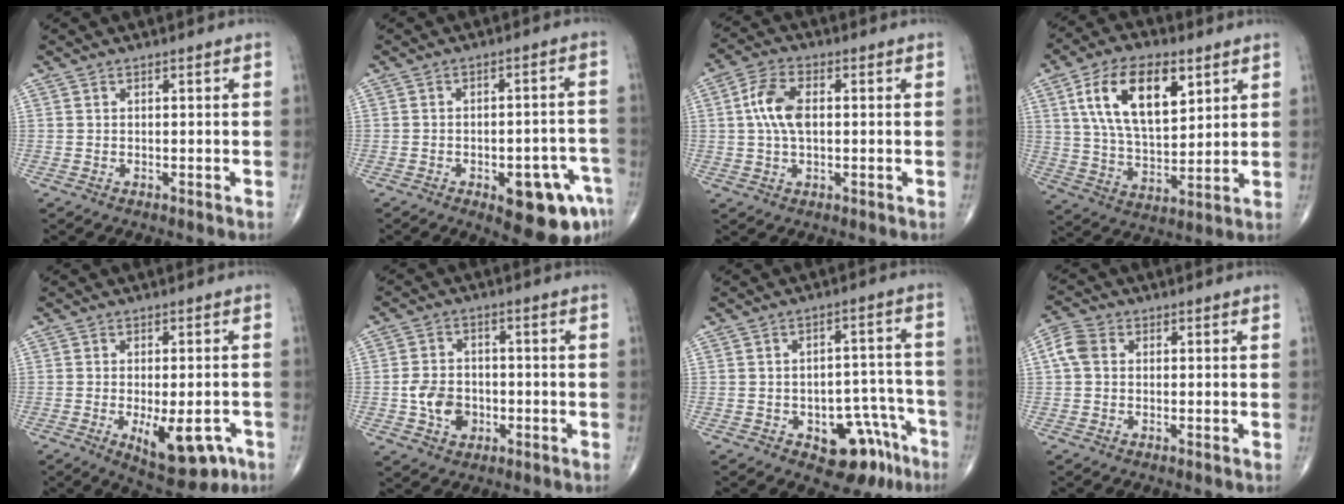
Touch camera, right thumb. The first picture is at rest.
{"total": 13.1, "force": [-6.3, 5.1, 10.2], "torque": [-0.098, 0.036, -0.071]}
{"total": 7.7, "force": [0.9, 4.1, 6.5], "torque": [-0.135, 0.013, 0.012]}
{"total": 16.8, "force": [6.7, 8.4, 12.9], "torque": [-0.207, -0.019, 0.124]}
{"total": 11.1, "force": [-4.1, 4.8, 9.1], "torque": [-0.113, -0.002, -0.048]}
{"total": 7.3, "force": [-1.7, 5.6, 4.3], "torque": [-0.057, 0.010, -0.029]}
{"total": 11.6, "force": [-6.1, 6.6, 7.3], "torque": [-0.048, 0.055, -0.074]}
{"total": 4.5, "force": [0.6, 3.5, 2.8], "torque": [-0.063, 0.014, 0.005]}